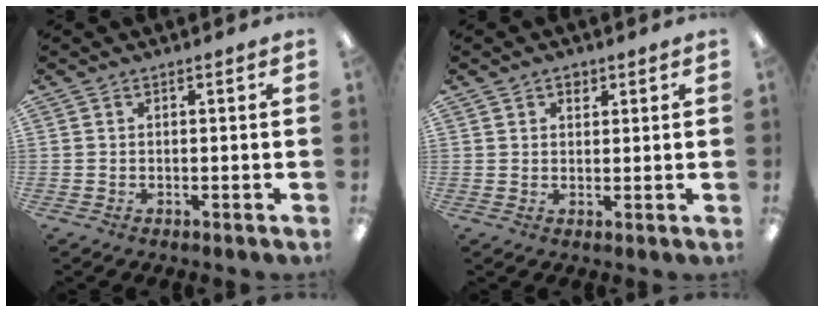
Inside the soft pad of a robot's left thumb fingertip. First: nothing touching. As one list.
[{"total": 2.1, "force": [1.4, 1.5, 0.5], "torque": [0.004, -0.005, 0.021]}]